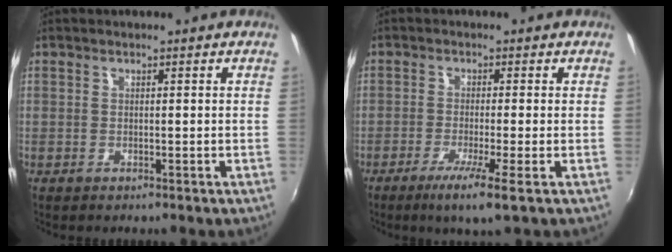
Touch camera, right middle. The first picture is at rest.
{"total": 5.9, "force": [-2.9, -0.6, 5.0], "torque": [-0.107, -0.018, -0.055]}